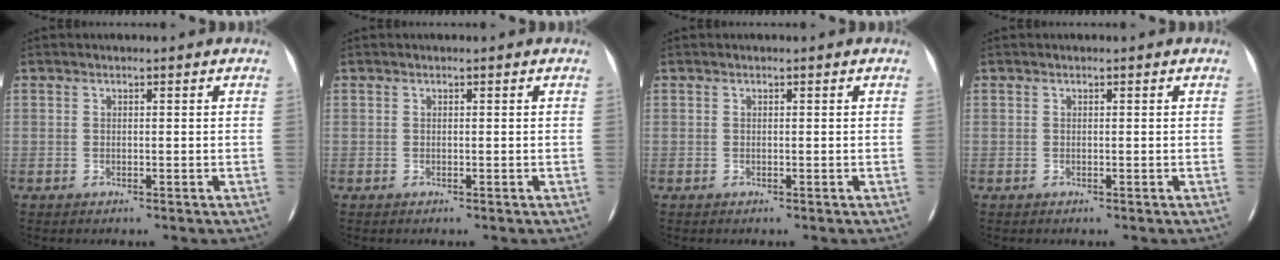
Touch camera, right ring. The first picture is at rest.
{"total": 0.0}
{"total": 0.0}
{"total": 0.0}